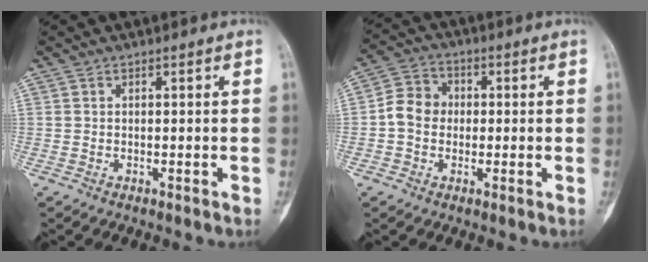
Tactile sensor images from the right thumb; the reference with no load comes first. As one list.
[{"total": 6.7, "force": [-0.5, 5.8, 3.2], "torque": [-0.040, 0.020, -0.022]}]